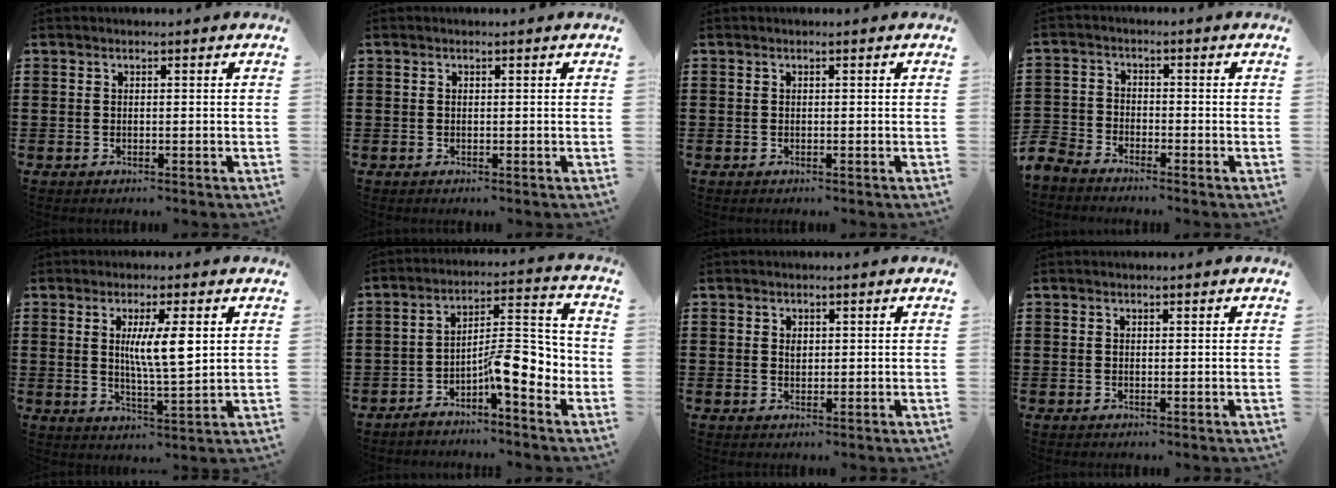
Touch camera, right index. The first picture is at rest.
{"total": 0.0}
{"total": 0.0}
{"total": 3.6, "force": [-3.5, 0.8, 0.3], "torque": [-0.032, -0.009, -0.080]}
{"total": 7.4, "force": [1.9, 1.4, 7.1], "torque": [-0.131, 0.000, 0.026]}
{"total": 10.2, "force": [-4.4, 2.7, 8.8], "torque": [-0.136, -0.007, -0.084]}
{"total": 1.0, "force": [0.4, 0.7, 0.6], "torque": [-0.006, -0.001, 0.006]}
{"total": 0.0}